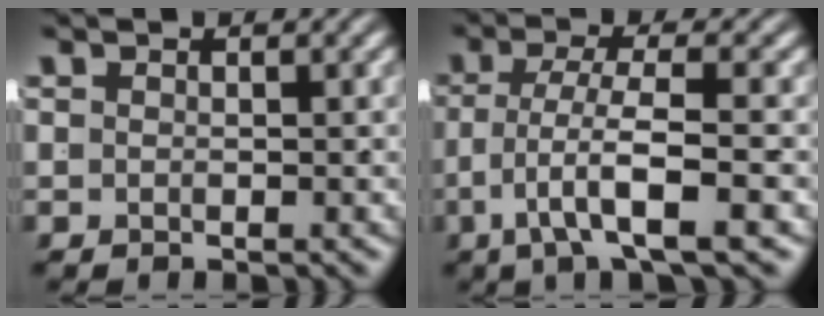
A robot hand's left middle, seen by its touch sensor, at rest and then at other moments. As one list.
[{"total": 5.0, "force": [-2.0, 1.1, 4.4], "torque": [-0.087, -0.018, -0.024]}]